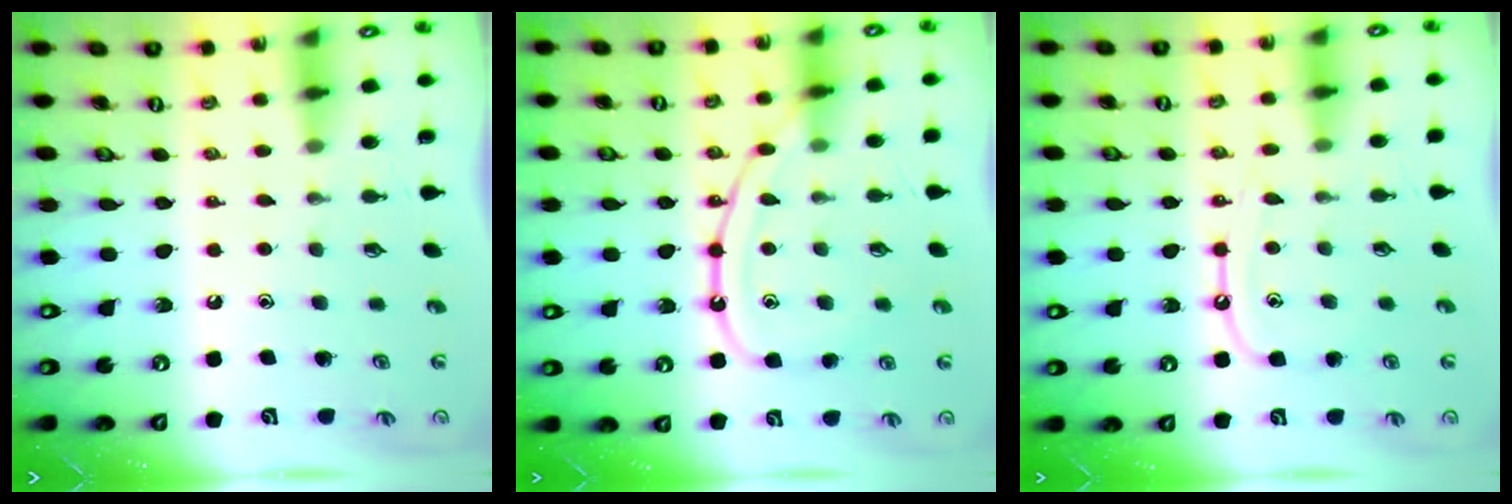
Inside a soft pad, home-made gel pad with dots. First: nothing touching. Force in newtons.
{"total": 12.8, "press": 12.8, "slide": 1.4}
{"total": 9.8, "press": 9.8, "slide": 0.6}